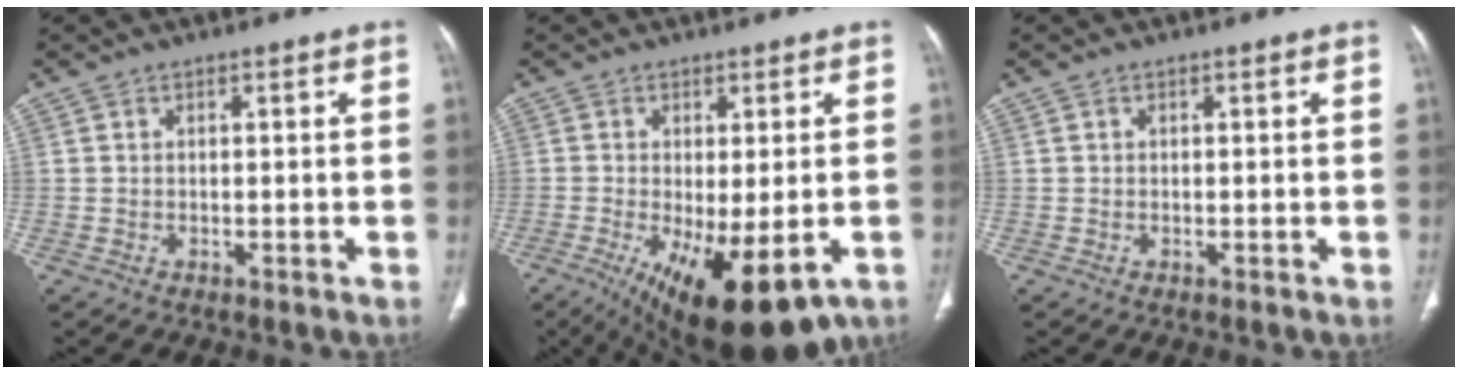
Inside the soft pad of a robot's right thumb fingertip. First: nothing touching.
{"total": 15.0, "force": [-5.9, 5.6, 12.6], "torque": [-0.193, -0.021, -0.075]}
{"total": 0.0}